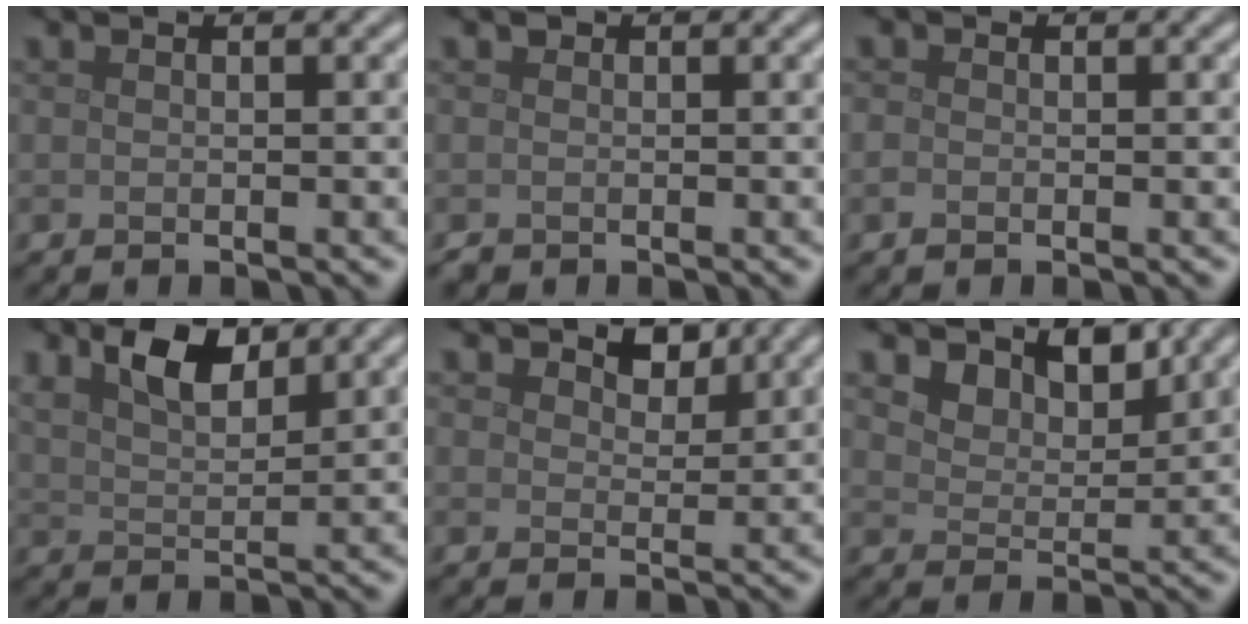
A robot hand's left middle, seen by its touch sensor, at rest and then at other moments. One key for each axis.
{"total": 0.6, "fx": -0.1, "fy": 0.6, "fz": 0.0, "tx": 0.003, "ty": -0.004, "tz": -0.007}
{"total": 0.8, "fx": -0.3, "fy": 0.7, "fz": 0.3, "tx": -0.007, "ty": -0.002, "tz": -0.008}
{"total": 4.6, "fx": 2.9, "fy": 2.0, "fz": 3.0, "tx": -0.060, "ty": 0.004, "tz": 0.051}
{"total": 2.6, "fx": 1.9, "fy": 1.4, "fz": 1.2, "tx": -0.020, "ty": -0.006, "tz": 0.024}
{"total": 4.7, "fx": 3.4, "fy": 2.5, "fz": 2.0, "tx": -0.042, "ty": -0.019, "tz": 0.062}